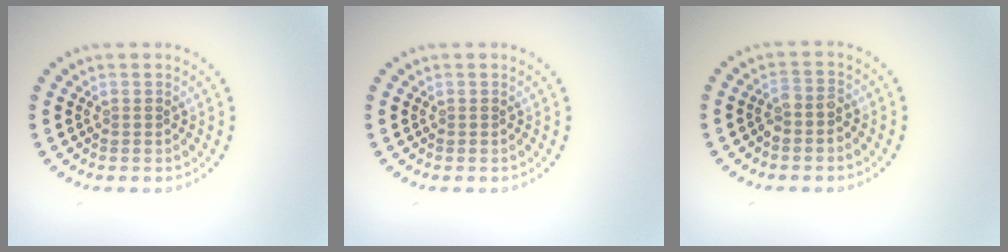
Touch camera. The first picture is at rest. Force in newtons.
{"total": 0.0}
{"total": 1.6, "press": 1.4, "slide": 0.7}